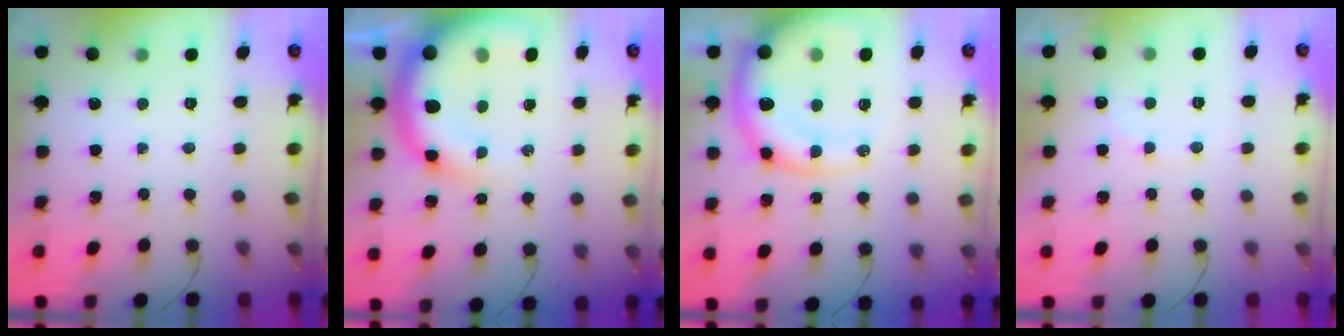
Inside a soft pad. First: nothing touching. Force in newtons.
{"total": 16.5, "press": 16.1, "slide": 3.8}
{"total": 17.2, "press": 16.8, "slide": 3.6}
{"total": 6.0, "press": 5.9, "slide": 1.1}